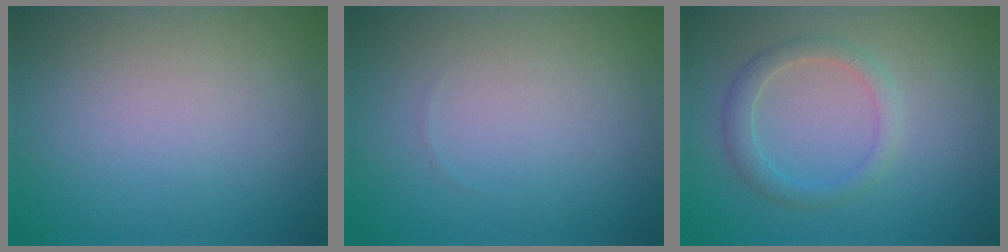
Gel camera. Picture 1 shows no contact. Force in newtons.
{"total": 0.0}
{"total": 2.2, "press": 2.2, "slide": 0.0}